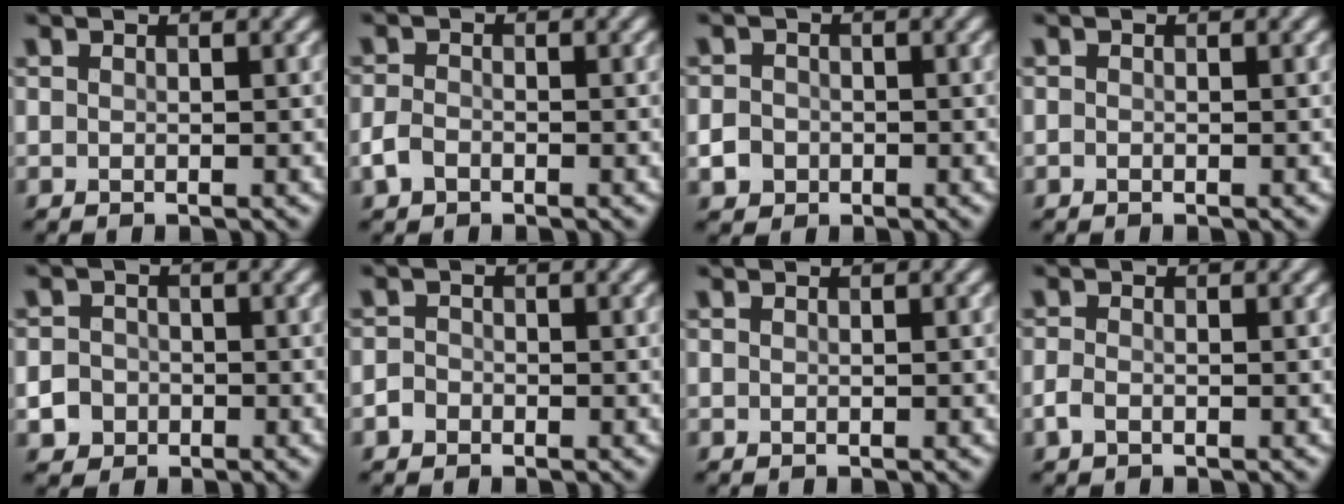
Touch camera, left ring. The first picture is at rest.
{"total": 1.9, "force": [-1.5, 1.0, 0.7], "torque": [-0.013, 0.008, -0.025]}
{"total": 1.9, "force": [-1.2, 1.5, 0.3], "torque": [0.002, 0.005, -0.017]}
{"total": 0.6, "force": [-0.6, 0.1, 0.1], "torque": [-0.003, 0.003, -0.009]}
{"total": 2.9, "force": [-1.7, 2.3, 0.4], "torque": [0.007, 0.008, -0.028]}
{"total": 1.5, "force": [-1.3, 0.7, 0.0], "torque": [0.006, 0.006, -0.020]}
{"total": 0.0}
{"total": 1.4, "force": [-1.1, 0.6, 0.7], "torque": [-0.015, 0.006, -0.017]}